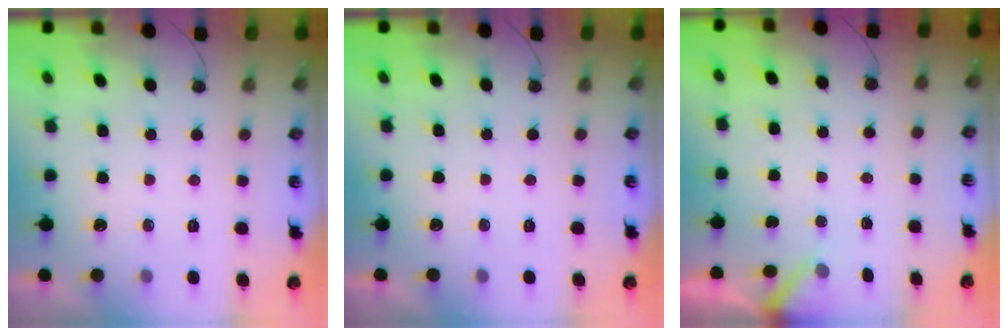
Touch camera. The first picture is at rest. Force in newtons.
{"total": 0.0}
{"total": 2.4, "press": 2.4, "slide": 0.3}